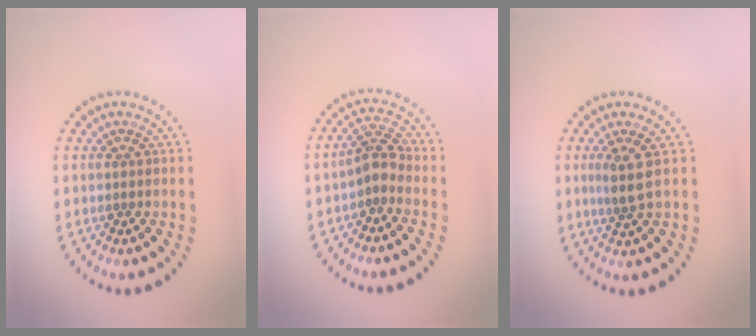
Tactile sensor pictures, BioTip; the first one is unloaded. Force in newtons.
{"total": 2.3, "press": 1.8, "slide": 1.4}
{"total": 2.1, "press": 1.6, "slide": 1.4}